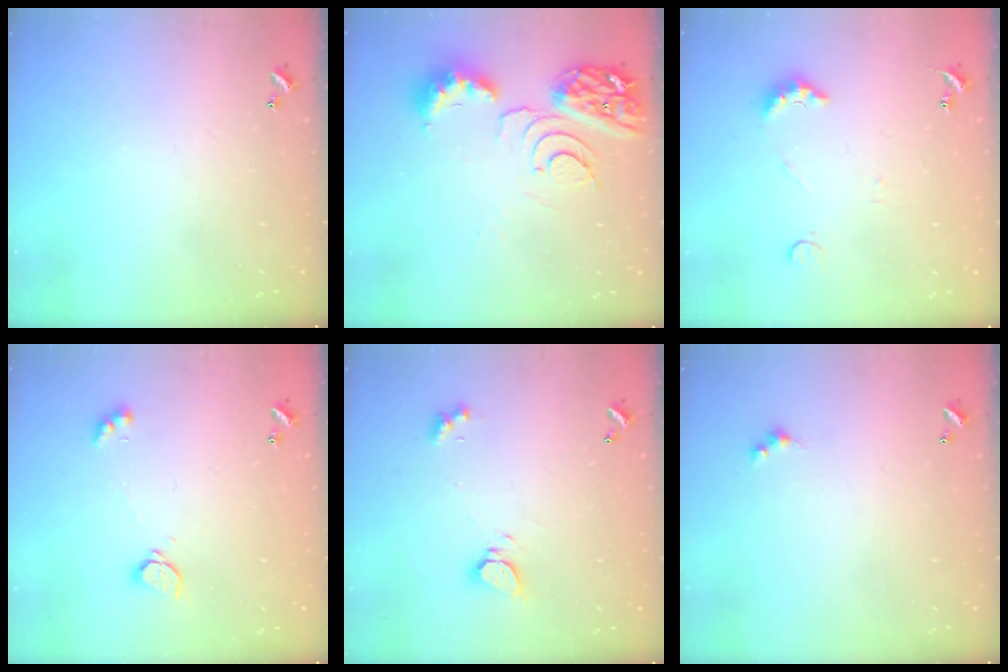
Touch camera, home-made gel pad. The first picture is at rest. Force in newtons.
{"total": 10.1, "press": 10.0, "slide": 1.2}
{"total": 3.7, "press": 3.6, "slide": 0.8}
{"total": 2.2, "press": 2.2, "slide": 0.2}
{"total": 4.6, "press": 4.5, "slide": 0.5}
{"total": 1.5, "press": 1.4, "slide": 0.3}